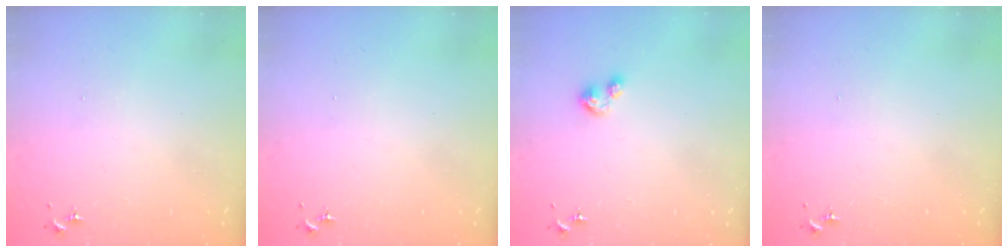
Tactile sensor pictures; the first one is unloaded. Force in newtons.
{"total": 0.0}
{"total": 5.2, "press": 5.2, "slide": 0.8}
{"total": 0.0}